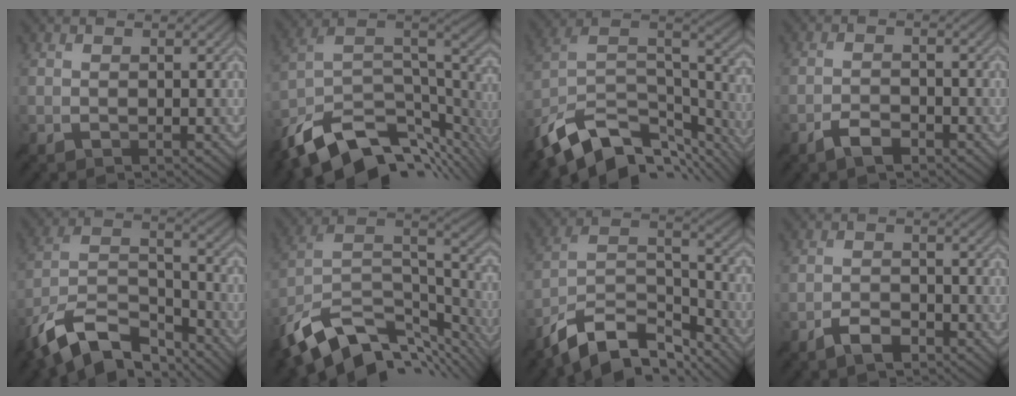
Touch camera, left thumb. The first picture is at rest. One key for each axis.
{"total": 13.9, "fx": -8.4, "fy": 6.4, "fz": 9.0, "tx": -0.209, "ty": -0.010, "tz": -0.140}
{"total": 15.1, "fx": -9.7, "fy": 7.6, "fz": 8.7, "tx": -0.216, "ty": -0.018, "tz": -0.154}
{"total": 2.6, "fx": -1.8, "fy": 0.8, "fz": 1.7, "tx": -0.036, "ty": 0.003, "tz": -0.039}
{"total": 14.1, "fx": -10.2, "fy": 5.7, "fz": 7.9, "tx": -0.176, "ty": 0.000, "tz": -0.197}
{"total": 14.7, "fx": -8.2, "fy": 7.8, "fz": 9.4, "tx": -0.226, "ty": -0.015, "tz": -0.135}
{"total": 13.0, "fx": -9.6, "fy": 5.1, "fz": 7.2, "tx": -0.152, "ty": -0.001, "tz": -0.178}
{"total": 2.9, "fx": -2.0, "fy": 1.0, "fz": 1.8, "tx": -0.038, "ty": 0.004, "tz": -0.045}